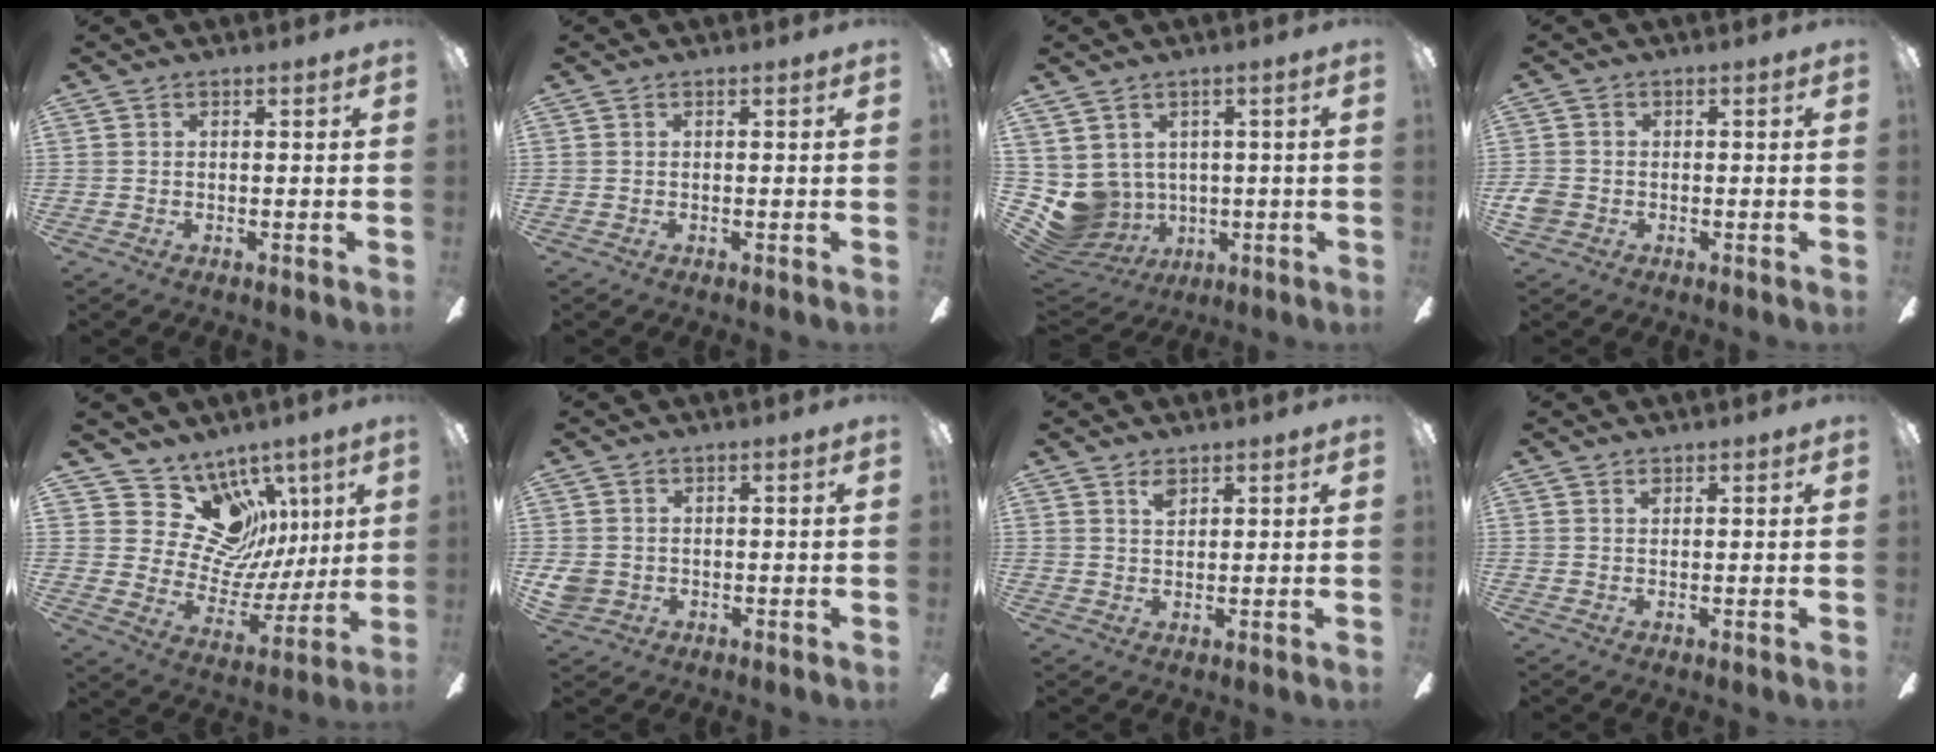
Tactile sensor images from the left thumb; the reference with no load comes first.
{"total": 0.0}
{"total": 6.9, "force": [1.1, 6.7, 1.1], "torque": [-0.081, -0.025, 0.027]}
{"total": 3.3, "force": [-0.9, 2.8, 1.5], "torque": [-0.030, 0.006, -0.017]}
{"total": 16.3, "force": [7.6, 13.1, 6.2], "torque": [-0.104, -0.047, 0.155]}
{"total": 3.5, "force": [-0.1, 3.3, 1.1], "torque": [-0.021, 0.001, -0.001]}
{"total": 2.8, "force": [2.0, 1.3, 1.4], "torque": [-0.023, -0.003, 0.035]}
{"total": 0.9, "force": [0.8, 0.5, 0.3], "torque": [-0.007, 0.000, 0.014]}